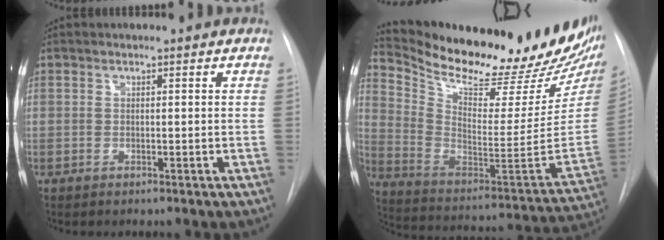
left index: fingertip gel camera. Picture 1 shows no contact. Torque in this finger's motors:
{"motor_torque": [-0.15, -0.73, 0.12, 0.02]}